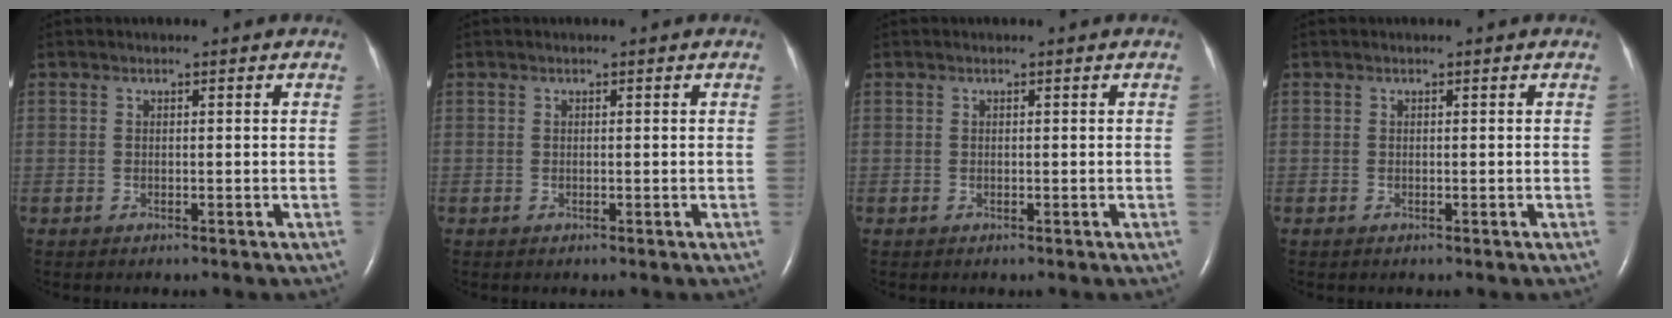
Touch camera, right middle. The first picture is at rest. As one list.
[{"total": 0.0}, {"total": 0.0}, {"total": 0.0}]